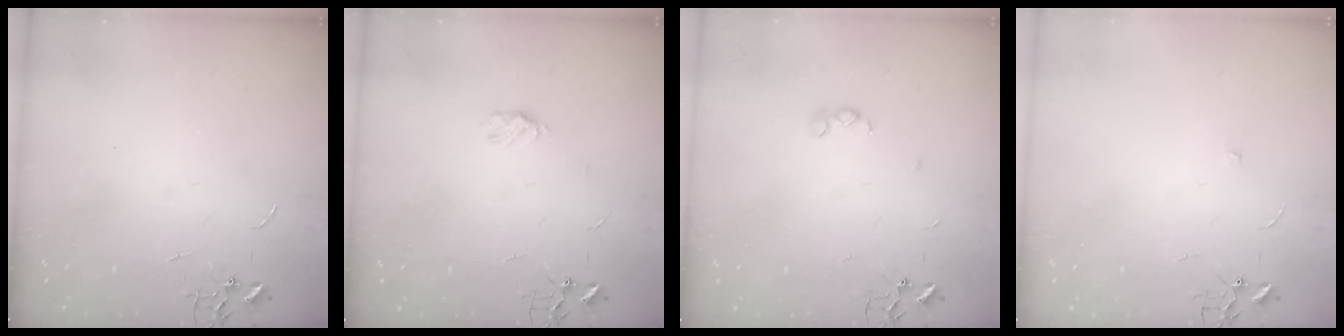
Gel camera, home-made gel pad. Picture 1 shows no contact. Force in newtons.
{"total": 2.5, "press": 2.5, "slide": 0.5}
{"total": 3.3, "press": 3.2, "slide": 0.6}
{"total": 4.3, "press": 4.2, "slide": 1.3}